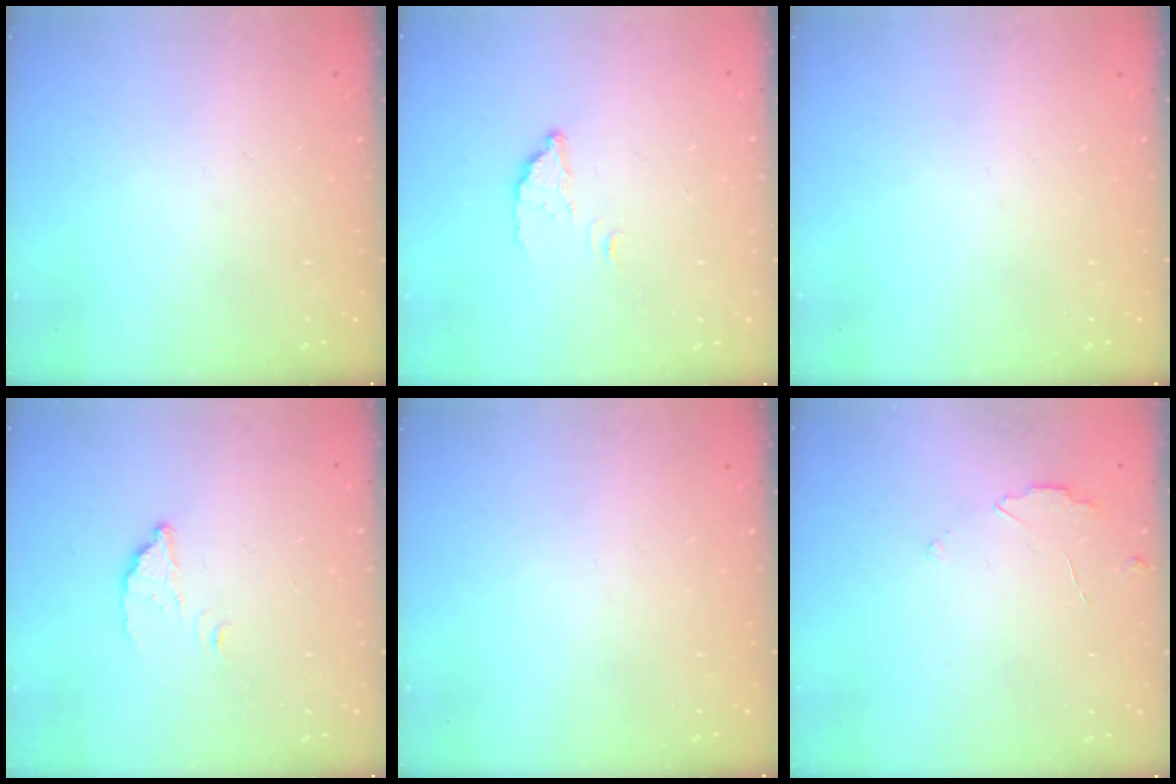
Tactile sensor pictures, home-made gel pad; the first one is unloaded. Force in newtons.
{"total": 2.7, "press": 2.7, "slide": 0.3}
{"total": 0.0}
{"total": 2.7, "press": 2.7, "slide": 0.3}
{"total": 0.0}
{"total": 2.7, "press": 2.6, "slide": 0.3}